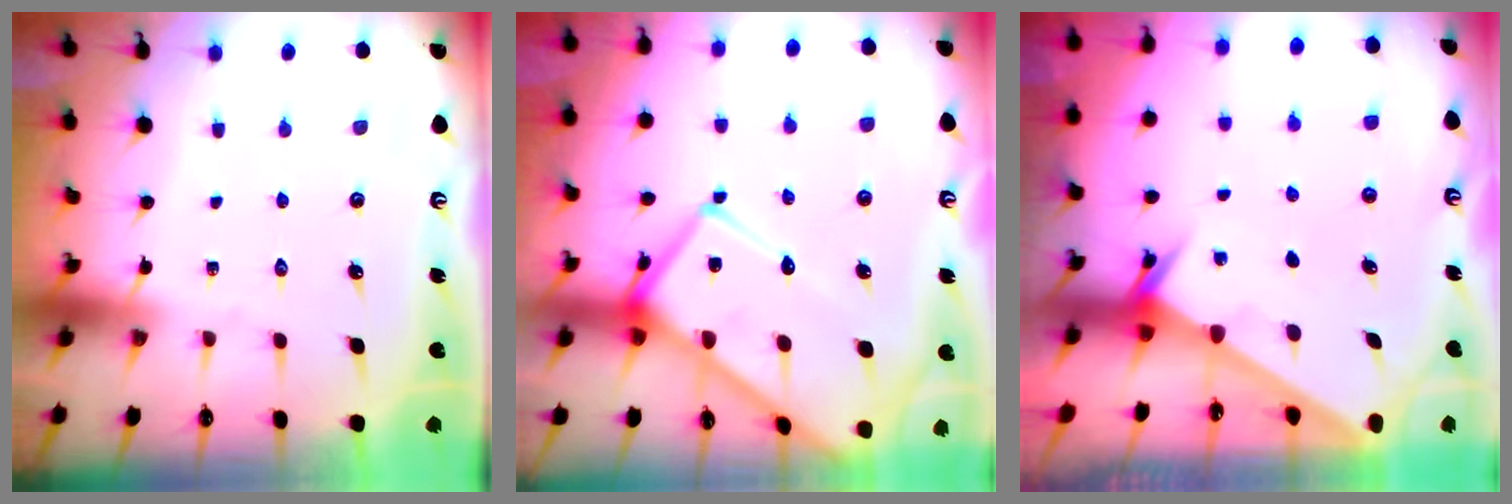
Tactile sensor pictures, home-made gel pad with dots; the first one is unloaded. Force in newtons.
{"total": 18.4, "press": 18.3, "slide": 1.7}
{"total": 1.8, "press": 1.8, "slide": 0.0}